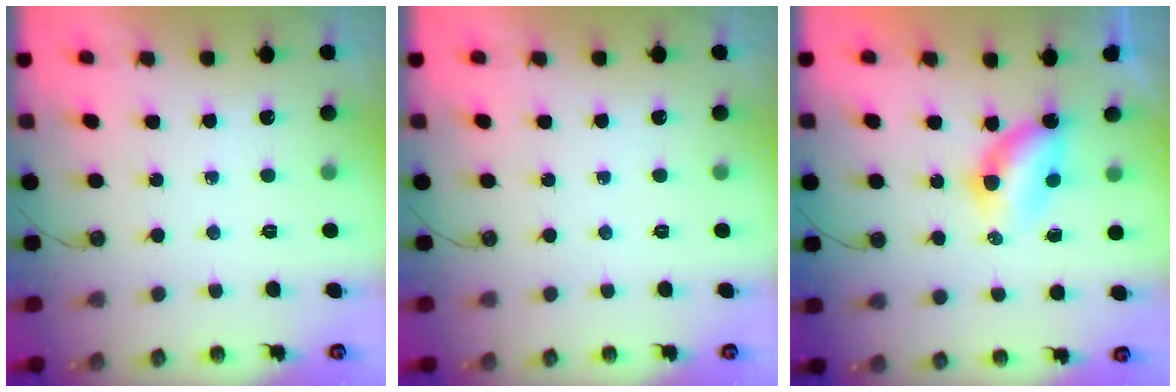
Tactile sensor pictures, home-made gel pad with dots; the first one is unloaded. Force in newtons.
{"total": 0.0}
{"total": 5.2, "press": 5.2, "slide": 0.3}